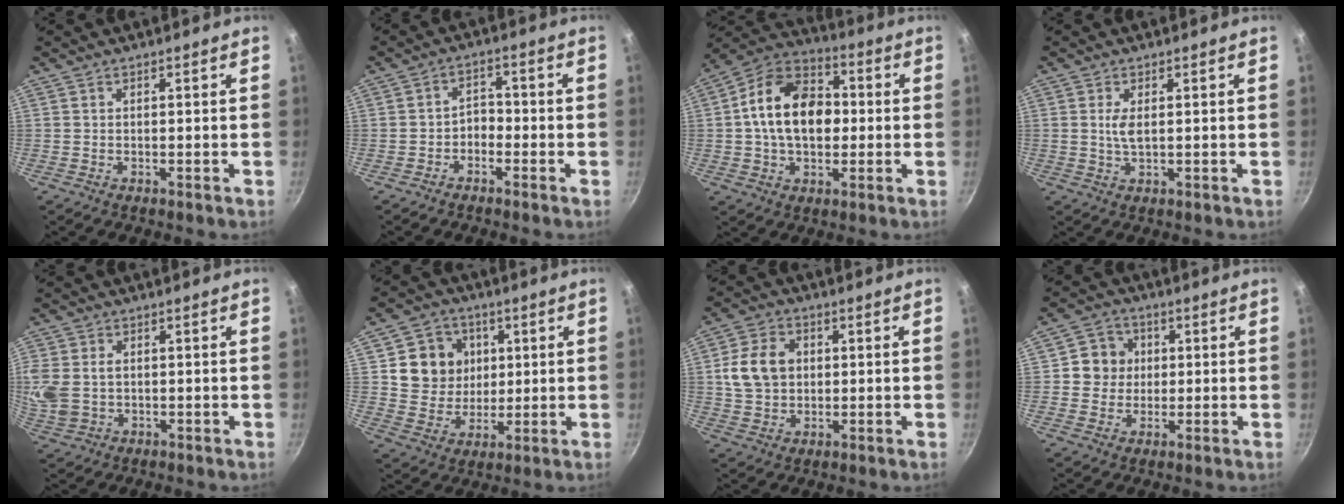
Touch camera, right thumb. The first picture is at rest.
{"total": 3.2, "force": [-1.7, 2.2, 1.6], "torque": [-0.008, 0.026, -0.033]}
{"total": 16.7, "force": [0.6, 11.5, 12.1], "torque": [-0.169, 0.027, -0.007]}
{"total": 2.9, "force": [0.5, 1.2, 2.6], "torque": [-0.049, -0.003, 0.011]}
{"total": 8.8, "force": [0.6, 6.6, 5.8], "torque": [-0.132, -0.001, 0.015]}
{"total": 11.4, "force": [2.7, 10.2, 4.1], "torque": [-0.039, -0.007, 0.048]}
{"total": 10.0, "force": [1.4, 7.8, 6.2], "torque": [-0.095, 0.008, 0.021]}
{"total": 6.8, "force": [0.9, 6.4, 2.0], "torque": [0.007, 0.007, 0.003]}